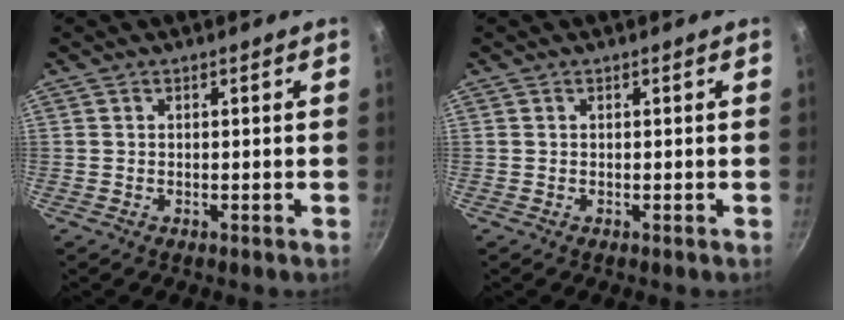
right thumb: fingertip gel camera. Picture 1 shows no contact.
{"total": 0.0}